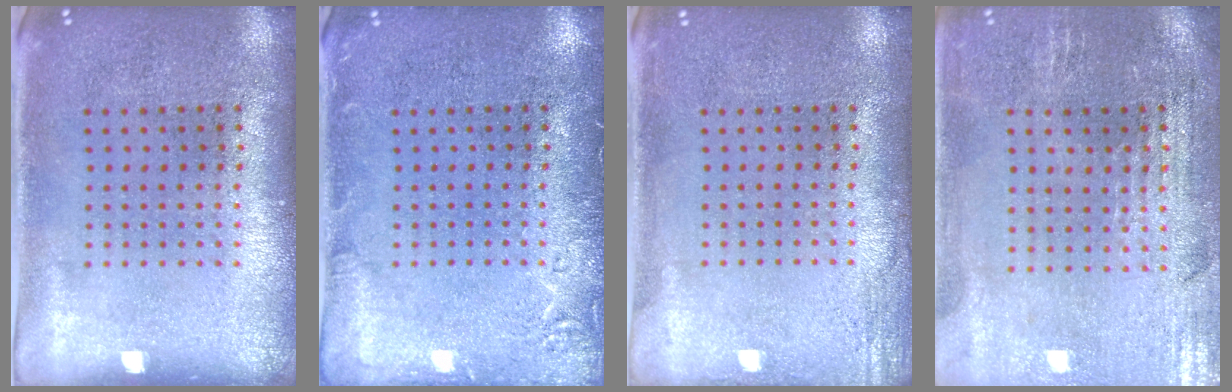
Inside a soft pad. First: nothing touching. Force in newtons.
{"total": 2.0, "press": 2.0, "slide": 0.4}
{"total": 1.8, "press": 1.8, "slide": 0.2}
{"total": 0.9, "press": 0.8, "slide": 0.4}